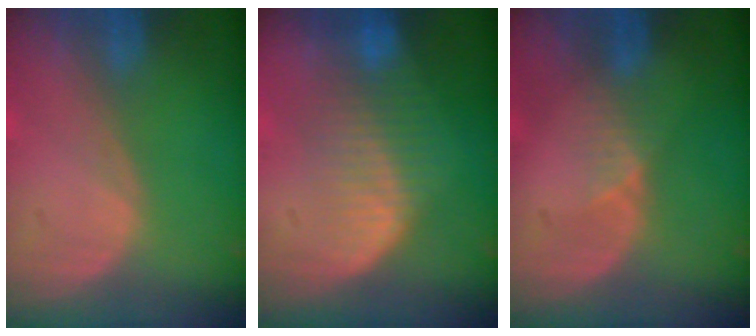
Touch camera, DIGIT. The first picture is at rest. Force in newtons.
{"total": 7.5, "press": 6.7, "slide": 3.4}
{"total": 2.3, "press": 1.8, "slide": 1.4}